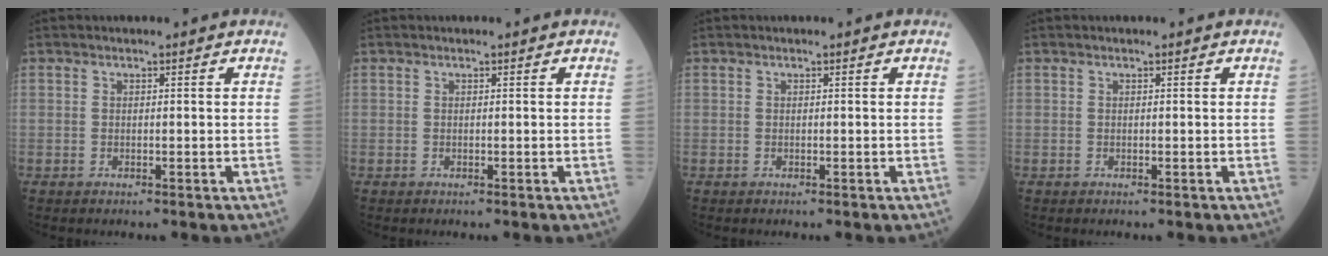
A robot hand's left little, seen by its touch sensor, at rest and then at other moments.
{"total": 0.0}
{"total": 0.0}
{"total": 0.0}